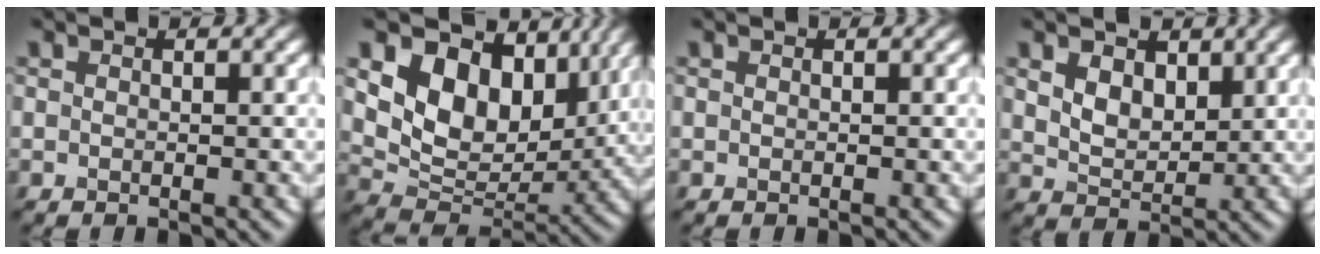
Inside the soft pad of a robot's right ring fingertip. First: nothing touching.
{"total": 10.6, "force": [4.1, 7.3, 6.6], "torque": [-0.126, -0.012, 0.077]}
{"total": 0.0}
{"total": 3.3, "force": [1.6, 2.1, 1.9], "torque": [-0.045, -0.004, 0.026]}